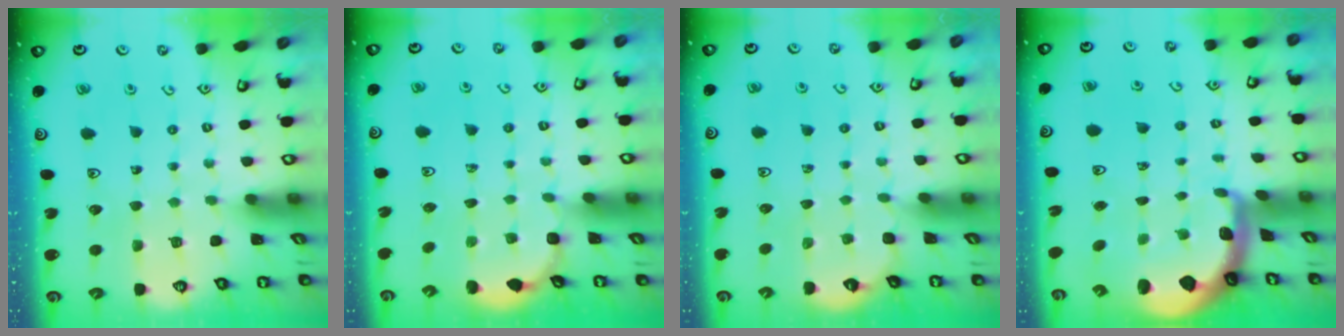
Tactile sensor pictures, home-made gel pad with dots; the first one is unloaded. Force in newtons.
{"total": 2.5, "press": 2.2, "slide": 1.2}
{"total": 1.6, "press": 1.5, "slide": 0.5}
{"total": 1.9, "press": 1.9, "slide": 0.4}